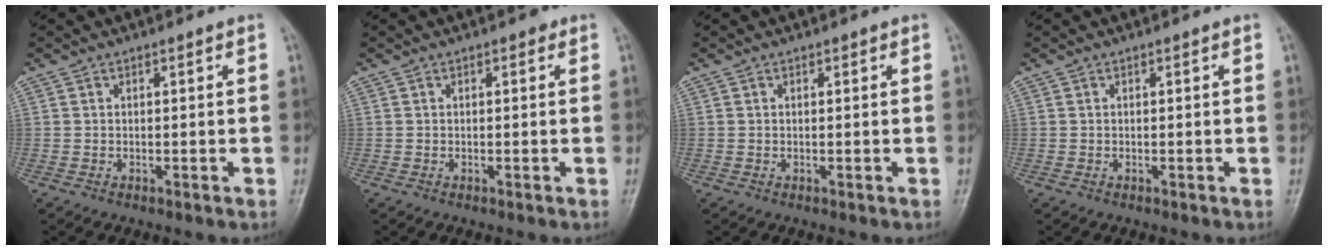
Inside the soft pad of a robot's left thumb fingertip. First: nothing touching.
{"total": 0.7, "force": [0.3, 0.5, 0.4], "torque": [0.002, 0.002, -0.003]}
{"total": 0.0}
{"total": 0.0}